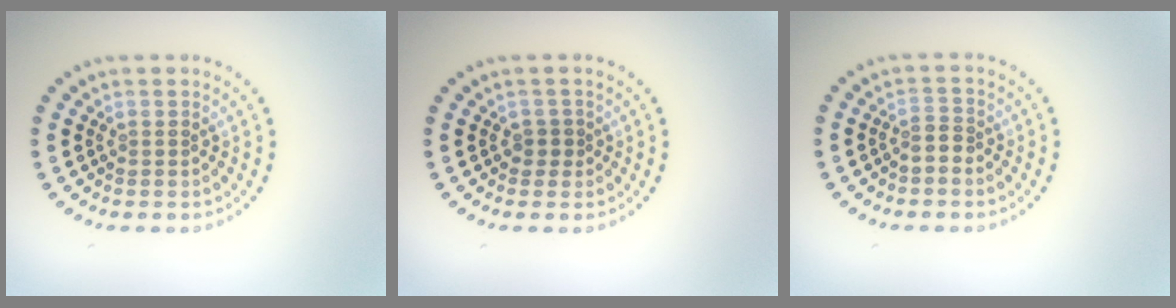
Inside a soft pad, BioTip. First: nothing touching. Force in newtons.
{"total": 1.0, "press": 0.8, "slide": 0.5}
{"total": 1.6, "press": 1.2, "slide": 1.0}